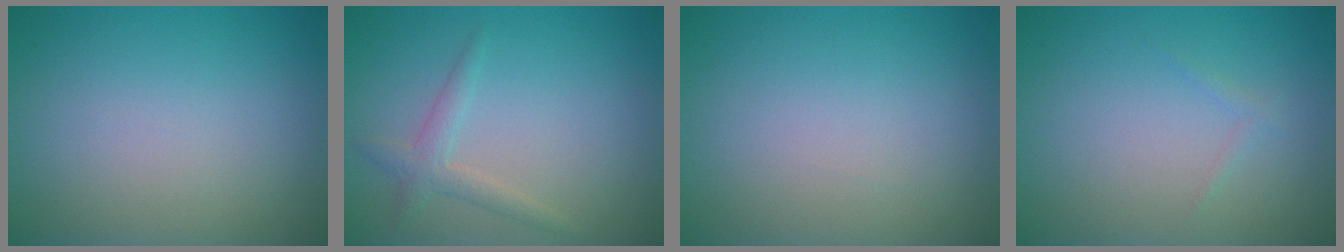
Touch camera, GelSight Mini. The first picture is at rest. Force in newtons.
{"total": 1.7, "press": 1.7, "slide": 0.0}
{"total": 0.0}
{"total": 0.6, "press": 0.6, "slide": 0.0}